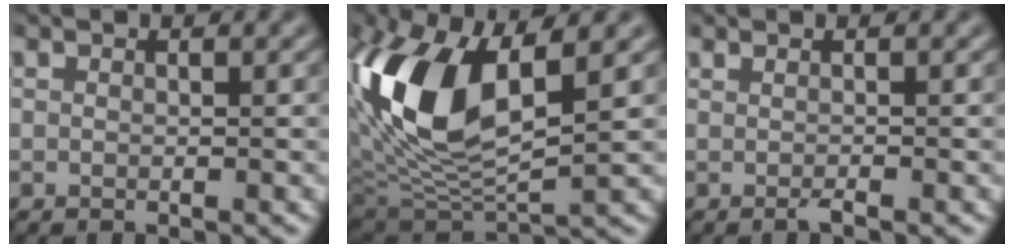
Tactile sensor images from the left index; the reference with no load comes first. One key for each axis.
{"total": 11.4, "fx": 2.5, "fy": 5.1, "fz": 9.9, "tx": -0.213, "ty": -0.005, "tz": 0.053}
{"total": 0.8, "fx": -0.5, "fy": 0.0, "fz": 0.6, "tx": -0.006, "ty": 0.003, "tz": -0.008}